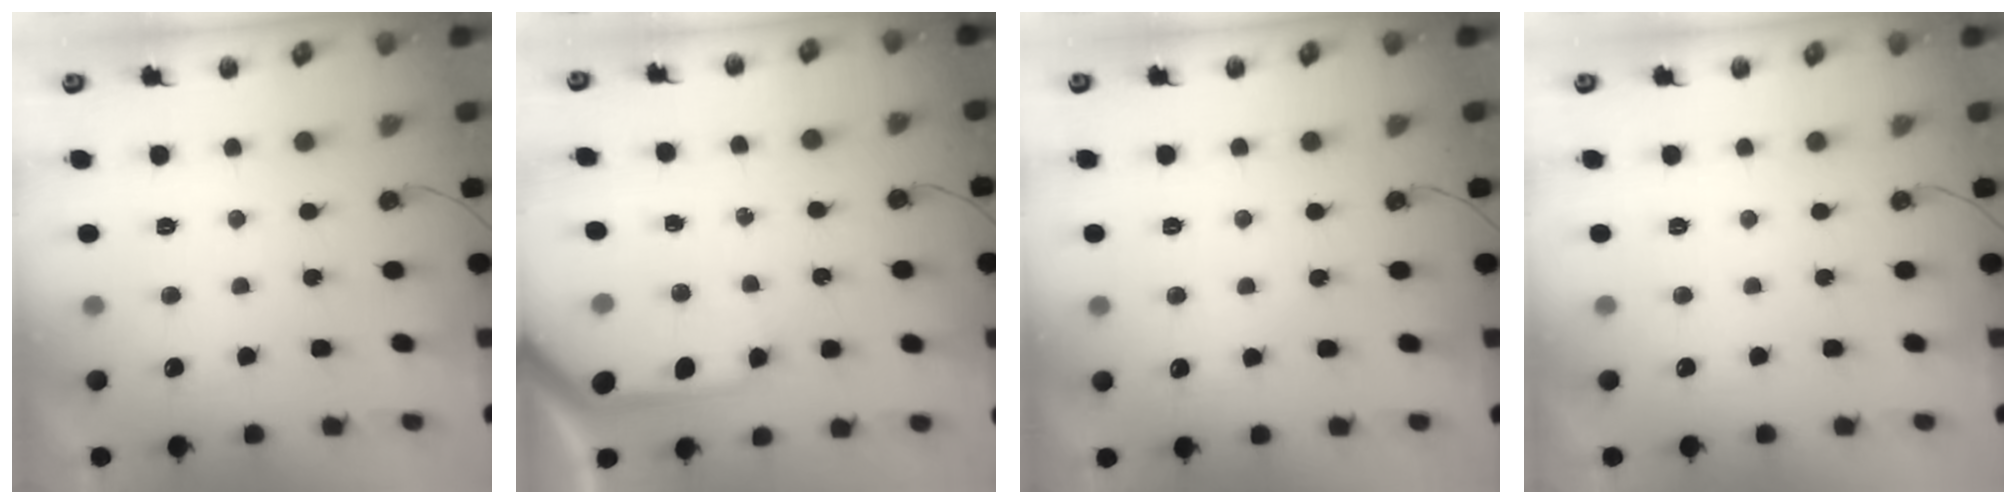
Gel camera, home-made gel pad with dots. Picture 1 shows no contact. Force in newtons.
{"total": 9.6, "press": 9.5, "slide": 1.2}
{"total": 4.1, "press": 4.0, "slide": 0.6}
{"total": 0.0}